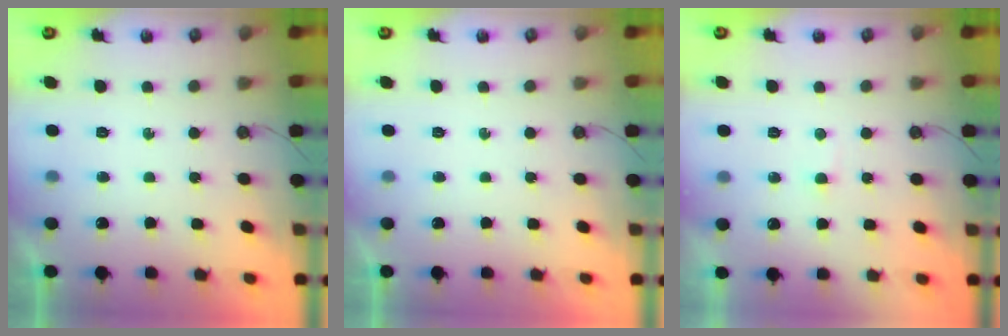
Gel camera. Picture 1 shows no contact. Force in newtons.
{"total": 0.0}
{"total": 1.4, "press": 1.4, "slide": 0.3}